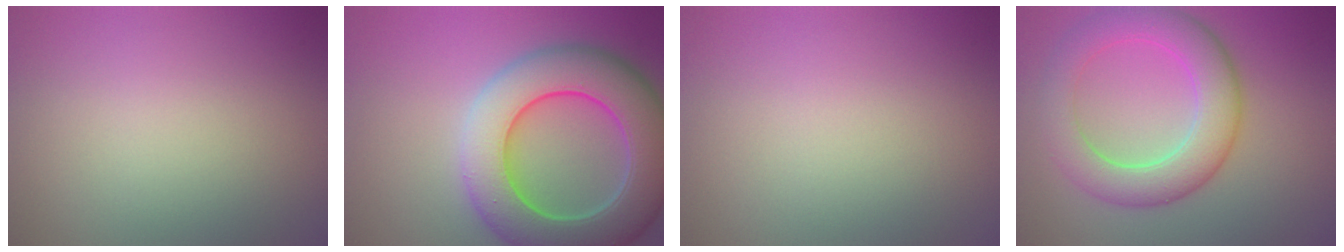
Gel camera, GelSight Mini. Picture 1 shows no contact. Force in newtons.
{"total": 10.9, "press": 10.9, "slide": 0.4}
{"total": 0.0}
{"total": 6.6, "press": 6.6, "slide": 0.1}